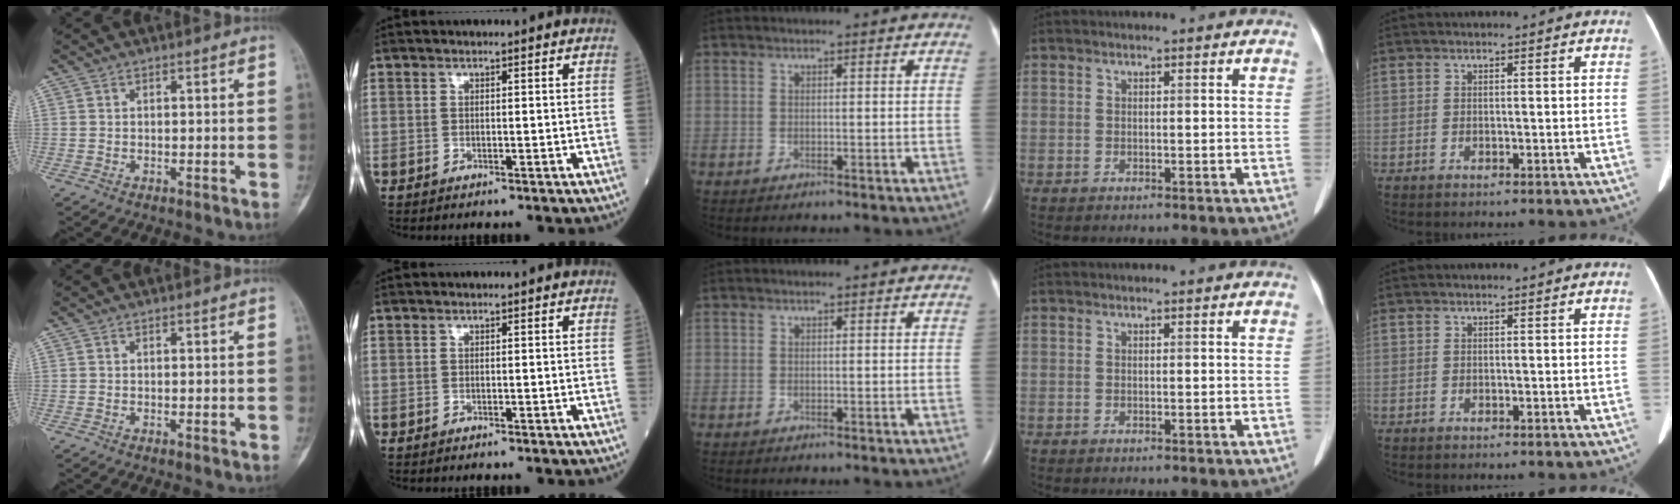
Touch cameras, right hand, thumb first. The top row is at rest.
{"thumb": {"total": 0.8, "force": [-0.1, 0.3, 0.7], "torque": [-0.007, -0.001, -0.001]}, "index": {"total": 0.6, "force": [-0.5, 0.0, 0.3], "torque": [-0.003, -0.001, -0.008]}}